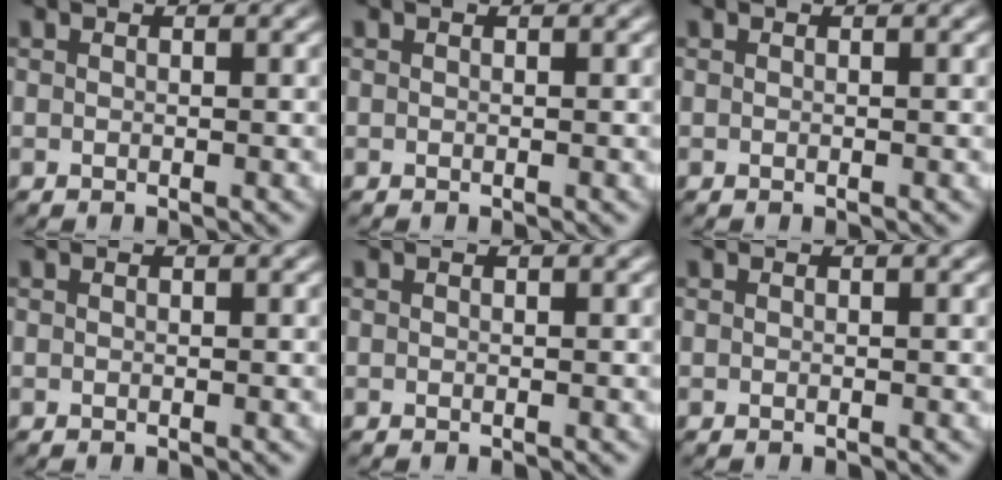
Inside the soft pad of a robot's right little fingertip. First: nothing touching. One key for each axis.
{"total": 0.0}
{"total": 0.0}
{"total": 0.0}
{"total": 0.0}
{"total": 0.0}